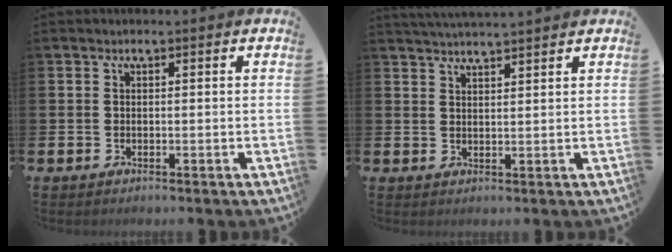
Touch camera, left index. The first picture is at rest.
{"total": 3.0, "force": [2.9, -0.2, 0.2], "torque": [-0.011, -0.009, 0.055]}